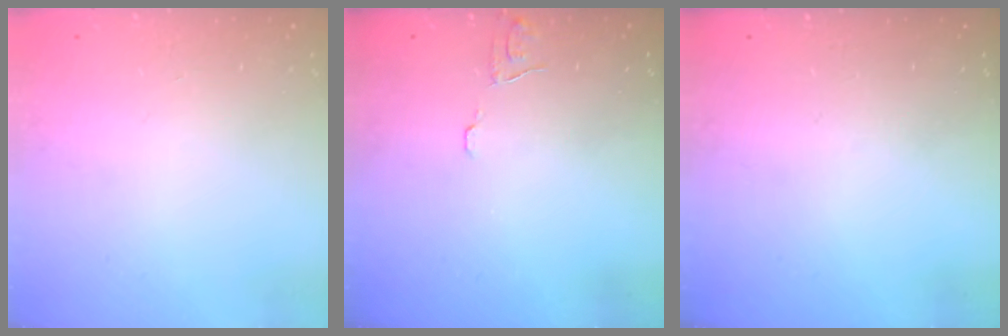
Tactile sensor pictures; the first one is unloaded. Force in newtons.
{"total": 5.9, "press": 5.9, "slide": 0.5}
{"total": 0.0}